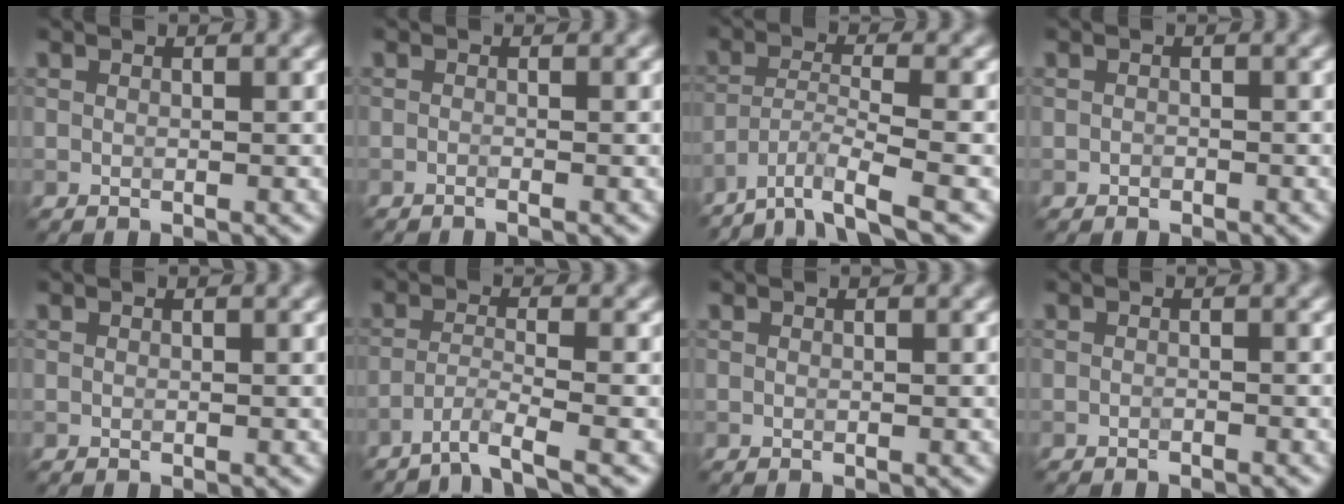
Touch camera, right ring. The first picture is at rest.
{"total": 0.7, "force": [-0.5, 0.0, 0.5], "torque": [-0.009, -0.003, -0.012]}
{"total": 5.5, "force": [-4.2, 0.9, 3.5], "torque": [-0.055, -0.002, -0.087]}
{"total": 0.5, "force": [-0.3, 0.4, 0.0], "torque": [0.002, 0.000, -0.006]}
{"total": 0.0}
{"total": 2.9, "force": [-2.1, 0.2, 2.0], "torque": [-0.035, 0.003, -0.054]}
{"total": 0.0}
{"total": 0.6, "force": [-0.5, 0.0, 0.1], "torque": [-0.002, 0.000, -0.011]}